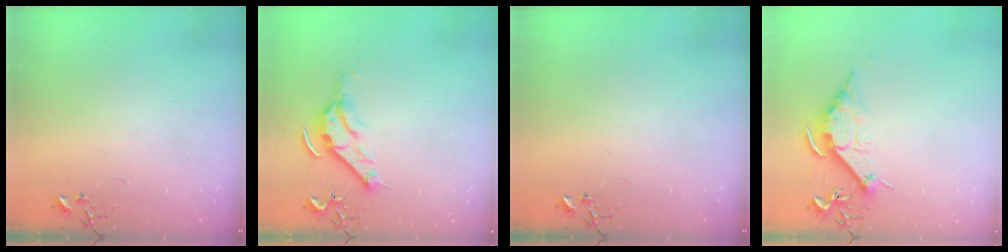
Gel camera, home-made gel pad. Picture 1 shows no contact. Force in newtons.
{"total": 10.3, "press": 10.2, "slide": 1.3}
{"total": 0.0}
{"total": 10.8, "press": 10.8, "slide": 0.1}